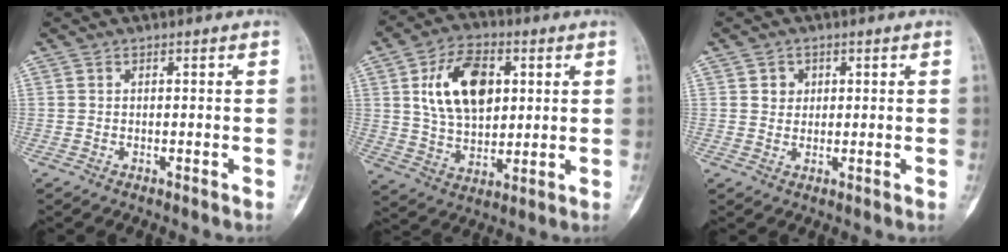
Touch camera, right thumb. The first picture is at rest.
{"total": 15.2, "force": [4.0, 9.5, 11.2], "torque": [-0.166, -0.008, 0.073]}
{"total": 2.6, "force": [0.8, 2.3, 0.8], "torque": [0.003, -0.002, 0.011]}